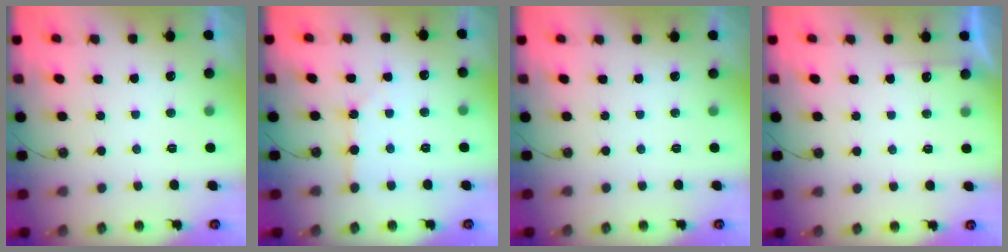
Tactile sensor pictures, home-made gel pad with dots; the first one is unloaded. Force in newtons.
{"total": 2.7, "press": 2.7, "slide": 0.5}
{"total": 0.0}
{"total": 2.6, "press": 2.6, "slide": 0.5}